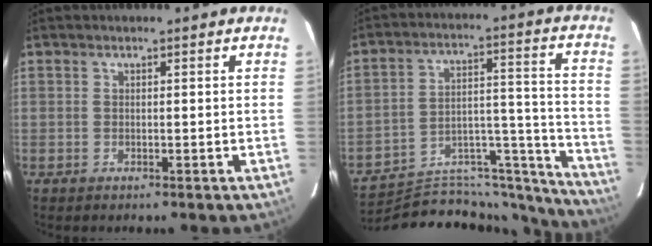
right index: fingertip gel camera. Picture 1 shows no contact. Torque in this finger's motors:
{"motor_torque": [-0.89, -1.25, -0.67, -0.13]}